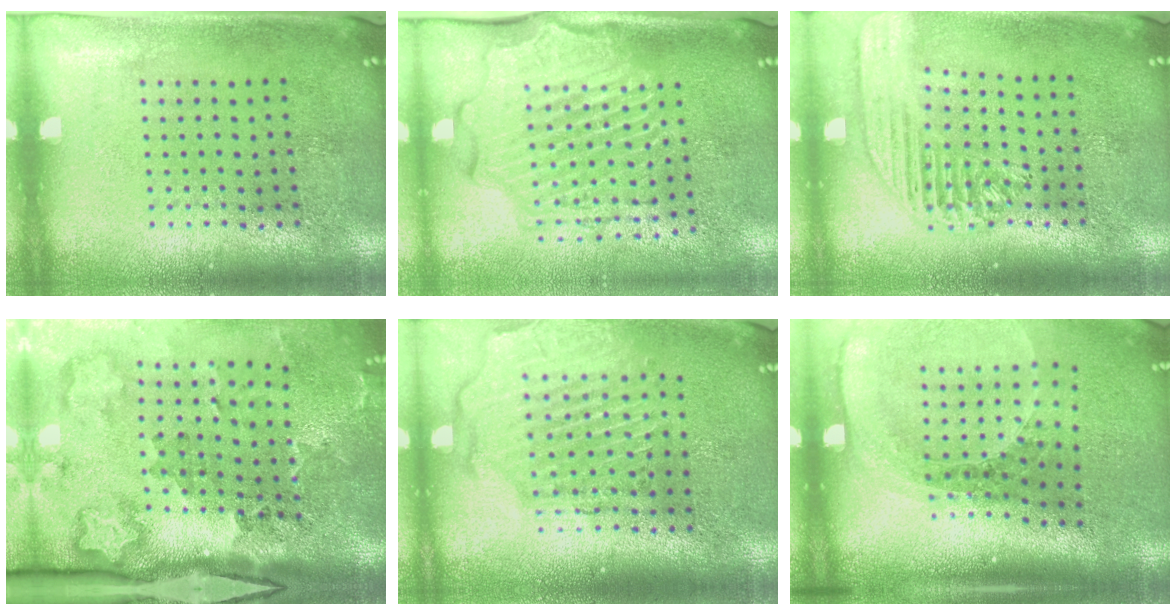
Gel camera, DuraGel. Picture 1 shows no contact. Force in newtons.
{"total": 2.6, "press": 2.3, "slide": 1.2}
{"total": 1.8, "press": 1.7, "slide": 0.7}
{"total": 3.8, "press": 2.4, "slide": 3.0}
{"total": 2.6, "press": 2.2, "slide": 1.4}
{"total": 1.9, "press": 1.6, "slide": 1.0}